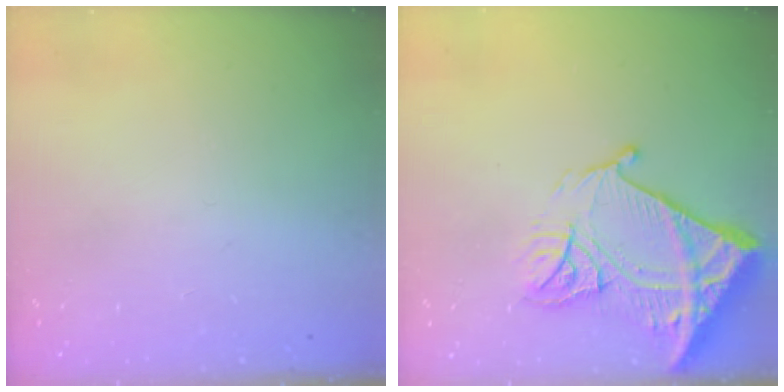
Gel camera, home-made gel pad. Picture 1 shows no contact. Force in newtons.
{"total": 19.3, "press": 19.2, "slide": 2.2}